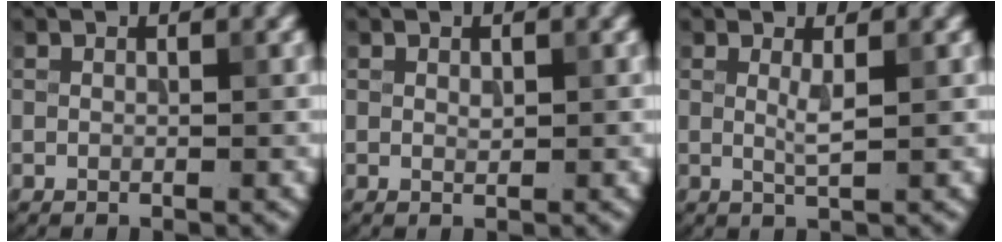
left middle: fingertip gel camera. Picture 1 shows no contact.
{"total": 0.6, "force": [0.2, 0.3, 0.4], "torque": [-0.008, 0.000, 0.004]}
{"total": 1.5, "force": [0.4, 0.2, 1.4], "torque": [-0.029, -0.004, 0.005]}